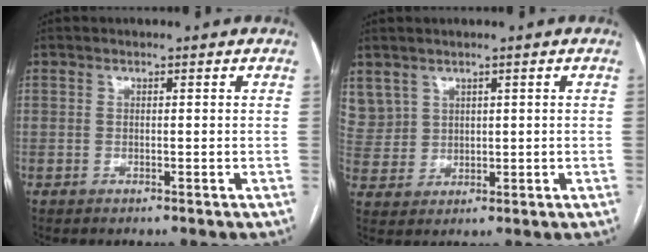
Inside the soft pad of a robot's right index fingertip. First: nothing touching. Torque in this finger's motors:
{"motor_torque": [-0.04, 0.35, -0.01, 0.00]}